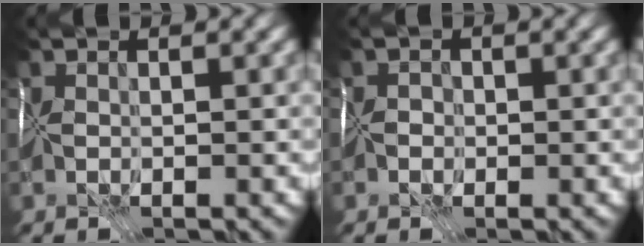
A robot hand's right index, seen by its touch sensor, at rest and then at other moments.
{"total": 1.6, "force": [-0.8, 1.3, 0.3], "torque": [0.018, 0.006, -0.024]}